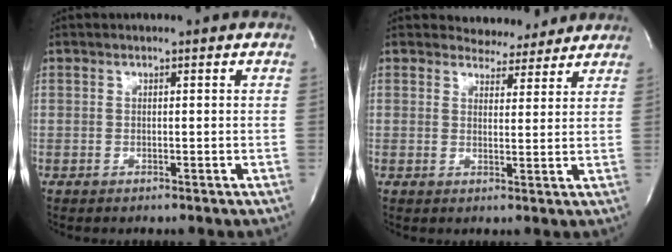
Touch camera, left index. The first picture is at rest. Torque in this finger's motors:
{"motor_torque": [0.40, -0.60, 0.17, -0.03]}